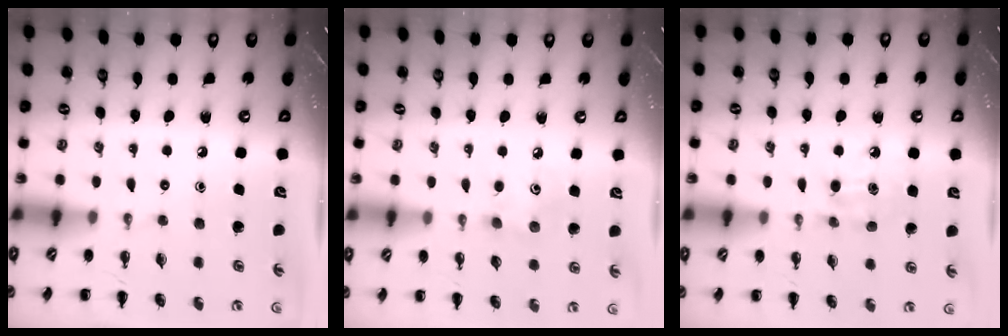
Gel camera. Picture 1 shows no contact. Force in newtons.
{"total": 3.9, "press": 3.7, "slide": 1.0}
{"total": 5.1, "press": 4.9, "slide": 1.4}